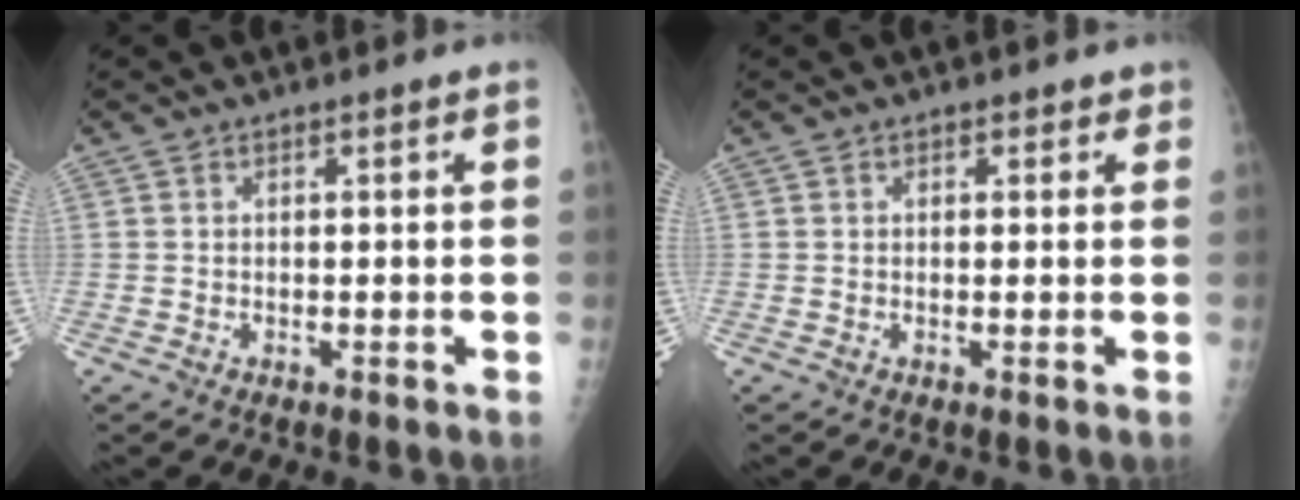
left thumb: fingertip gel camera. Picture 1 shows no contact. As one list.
[{"total": 1.5, "force": [0.9, 1.1, 0.6], "torque": [0.011, -0.001, 0.005]}]